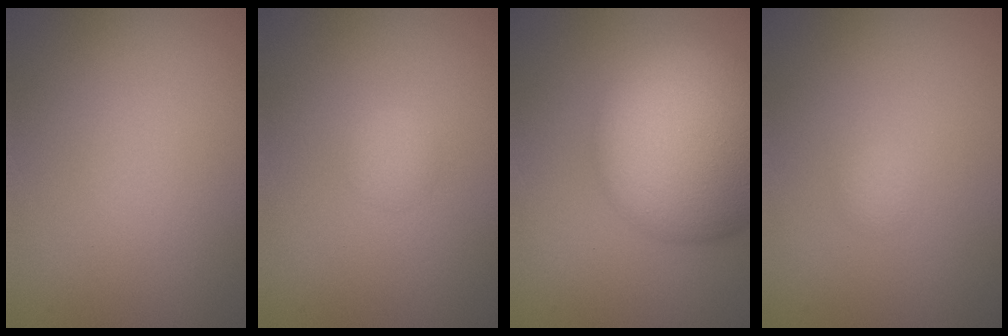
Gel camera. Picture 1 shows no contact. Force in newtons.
{"total": 1.0, "press": 1.0, "slide": 0.1}
{"total": 13.9, "press": 13.9, "slide": 0.9}
{"total": 0.7, "press": 0.7, "slide": 0.0}